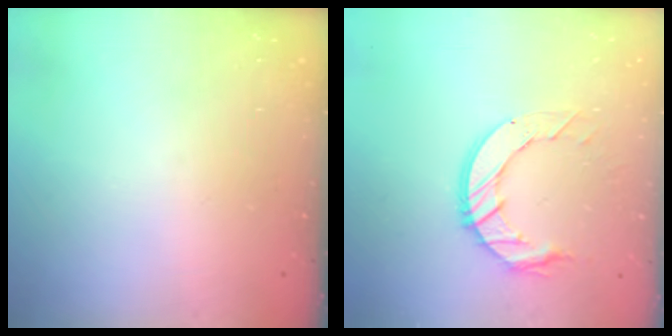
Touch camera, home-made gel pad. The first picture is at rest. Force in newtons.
{"total": 11.0, "press": 11.0, "slide": 1.2}